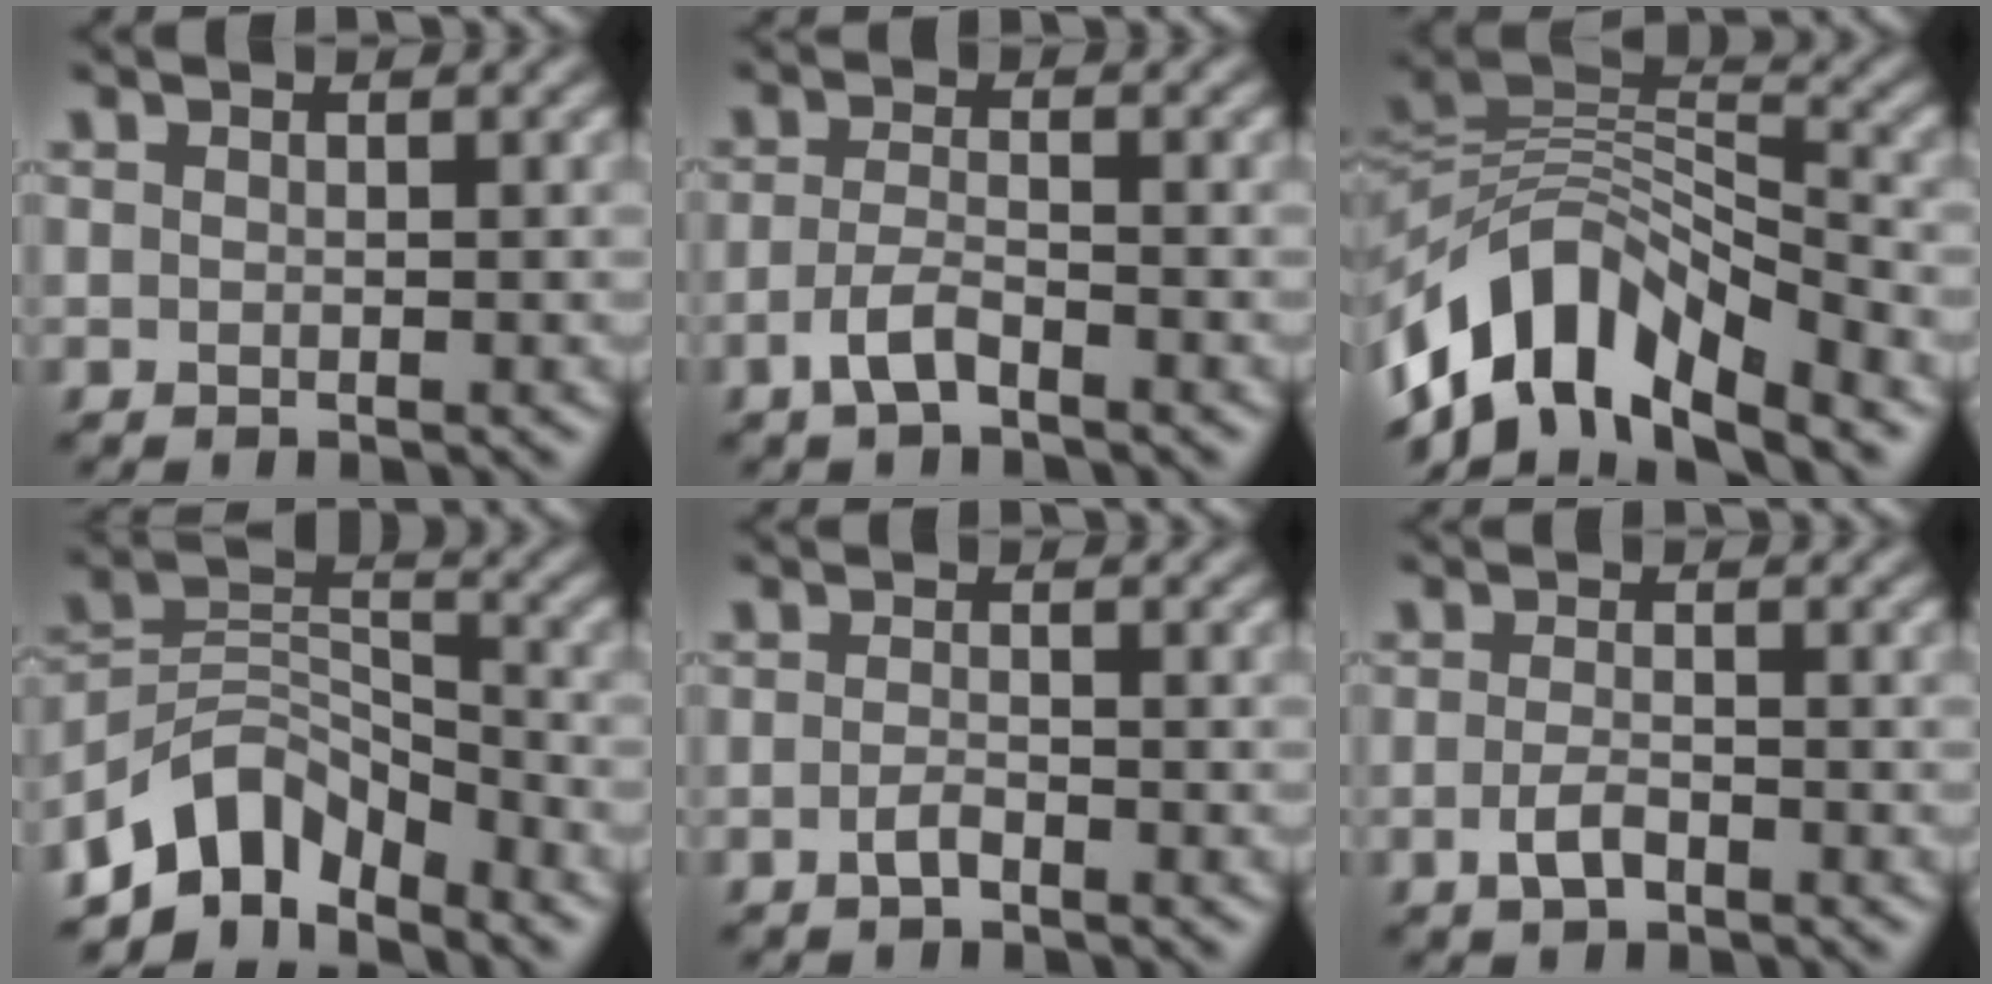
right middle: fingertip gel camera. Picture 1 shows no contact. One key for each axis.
{"total": 2.4, "fx": -1.5, "fy": 0.8, "fz": 1.8, "tx": -0.042, "ty": 0.003, "tz": -0.036}
{"total": 10.7, "fx": -6.0, "fy": 5.1, "fz": 7.4, "tx": -0.126, "ty": 0.014, "tz": -0.120}
{"total": 6.7, "fx": -5.2, "fy": 3.2, "fz": 2.6, "tx": -0.032, "ty": 0.001, "tz": -0.108}
{"total": 1.3, "fx": -0.8, "fy": 0.4, "fz": 0.9, "tx": -0.023, "ty": 0.001, "tz": -0.018}
{"total": 1.9, "fx": -1.0, "fy": 0.8, "fz": 1.4, "tx": -0.032, "ty": 0.000, "tz": -0.023}